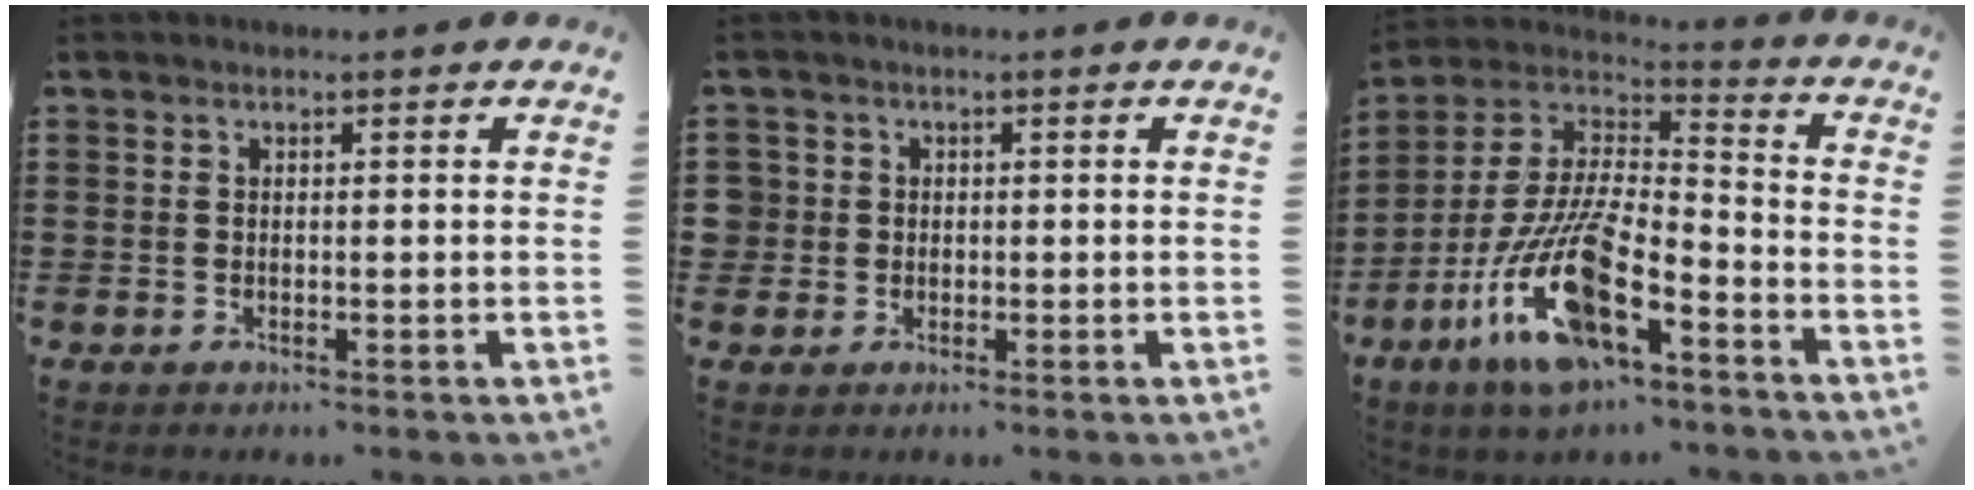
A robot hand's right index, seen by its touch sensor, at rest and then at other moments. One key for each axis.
{"total": 2.1, "fx": 0.0, "fy": 2.1, "fz": 0.3, "tx": -0.015, "ty": 0.009, "tz": -0.003}
{"total": 15.8, "fx": -9.1, "fy": 4.4, "fz": 12.1, "tx": -0.264, "ty": 0.002, "tz": -0.171}